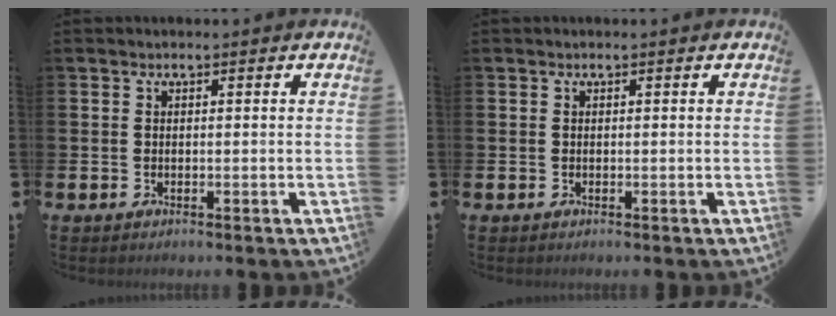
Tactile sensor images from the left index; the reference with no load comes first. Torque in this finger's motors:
{"motor_torque": [0.00, 0.00, 0.00, -0.01]}